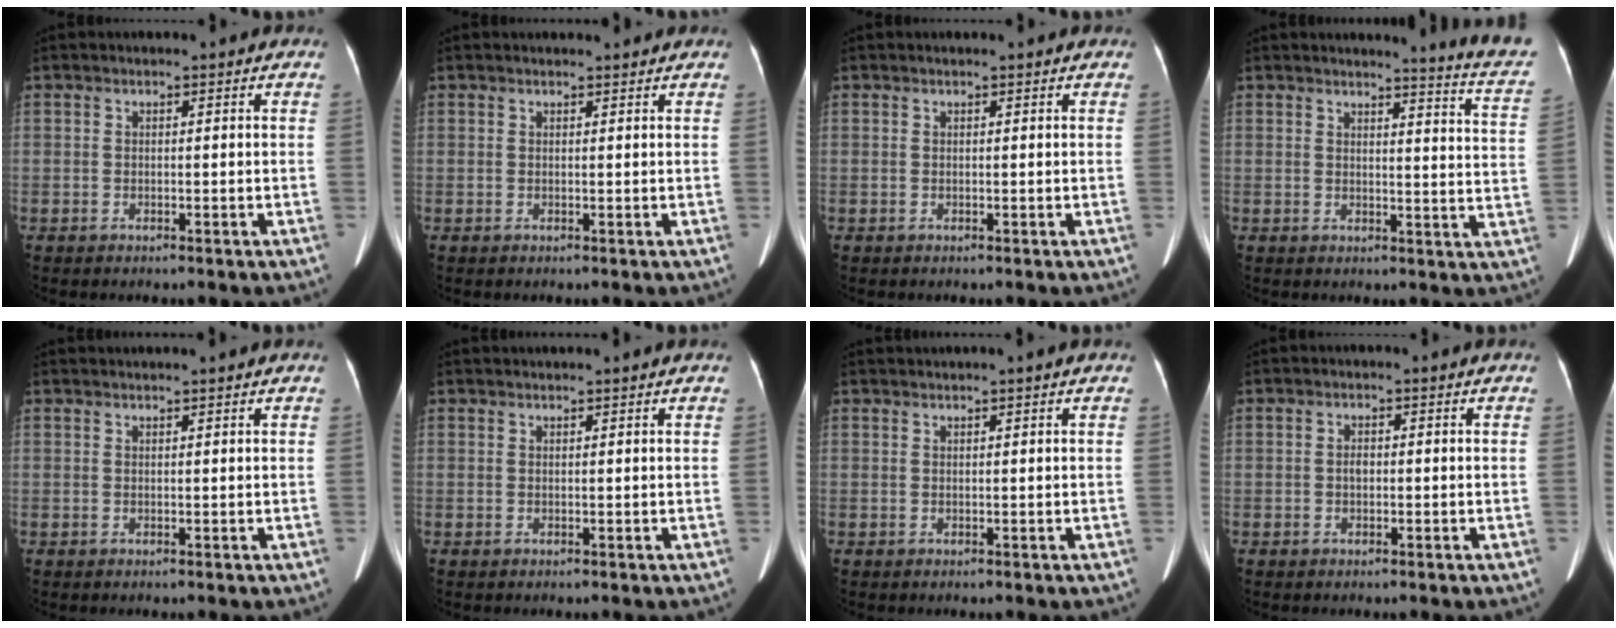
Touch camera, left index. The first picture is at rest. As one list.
[{"total": 1.9, "force": [1.9, 0.2, 0.4], "torque": [-0.008, 0.010, 0.023]}, {"total": 0.9, "force": [0.8, 0.1, 0.4], "torque": [-0.007, 0.014, 0.009]}, {"total": 10.5, "force": [10.0, -0.9, 3.0], "torque": [-0.027, -0.078, 0.088]}, {"total": 2.8, "force": [2.6, -0.4, 0.9], "torque": [-0.010, 0.025, 0.039]}, {"total": 2.1, "force": [1.9, -0.4, 0.7], "torque": [-0.008, 0.023, 0.033]}, {"total": 1.2, "force": [1.0, -0.4, 0.6], "torque": [-0.016, 0.009, 0.027]}, {"total": 1.0, "force": [-0.2, 0.6, 0.8], "torque": [-0.015, 0.001, -0.004]}]